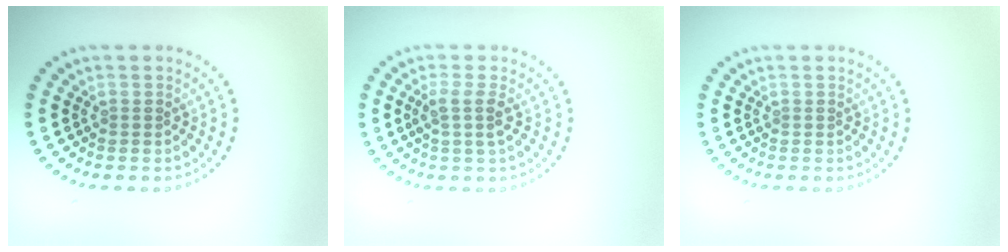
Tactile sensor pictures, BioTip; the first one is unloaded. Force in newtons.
{"total": 2.0, "press": 1.6, "slide": 1.2}
{"total": 0.0}